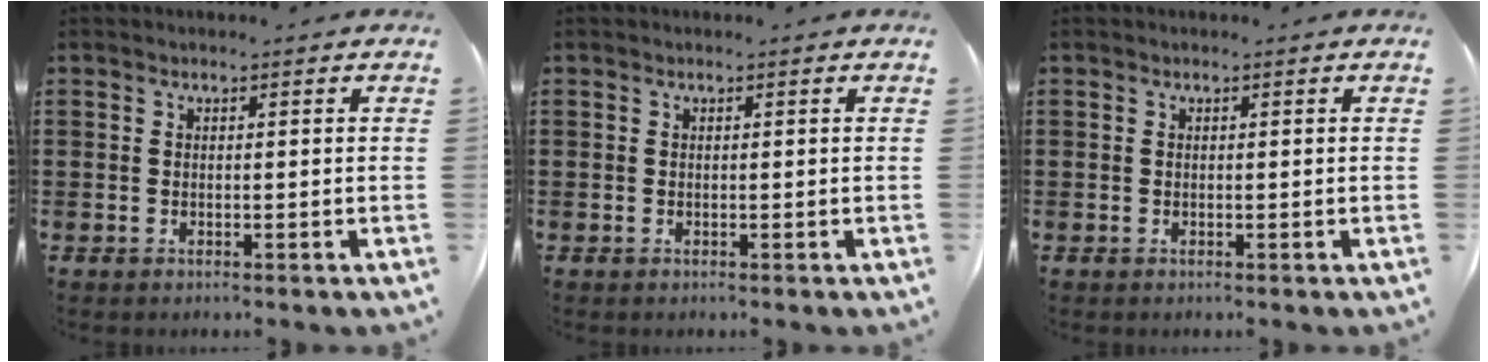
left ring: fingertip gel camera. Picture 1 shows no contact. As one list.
[{"total": 0.0}, {"total": 0.0}]